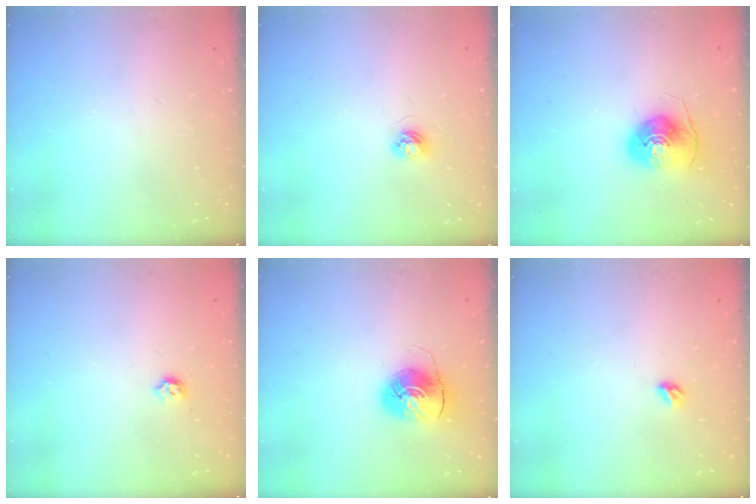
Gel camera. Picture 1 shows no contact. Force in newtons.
{"total": 3.6, "press": 3.6, "slide": 0.5}
{"total": 9.8, "press": 9.7, "slide": 1.4}
{"total": 3.4, "press": 3.3, "slide": 0.5}
{"total": 8.6, "press": 8.6, "slide": 0.6}
{"total": 3.8, "press": 3.8, "slide": 0.7}